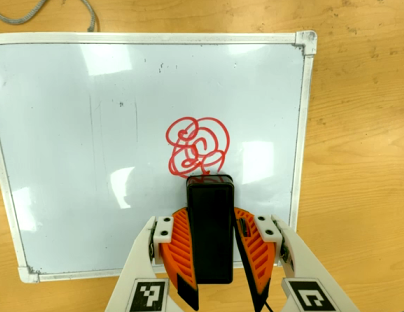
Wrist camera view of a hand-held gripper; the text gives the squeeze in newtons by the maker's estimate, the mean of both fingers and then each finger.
{"total": 7.8, "left": 7.0, "right": 8.6}